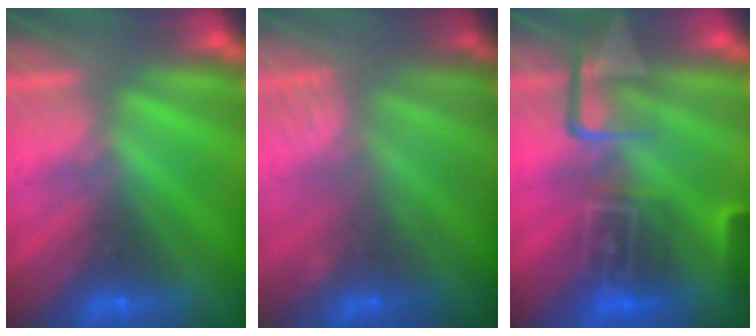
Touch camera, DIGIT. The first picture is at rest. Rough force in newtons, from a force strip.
{"total": 2.5}
{"total": 8.3}